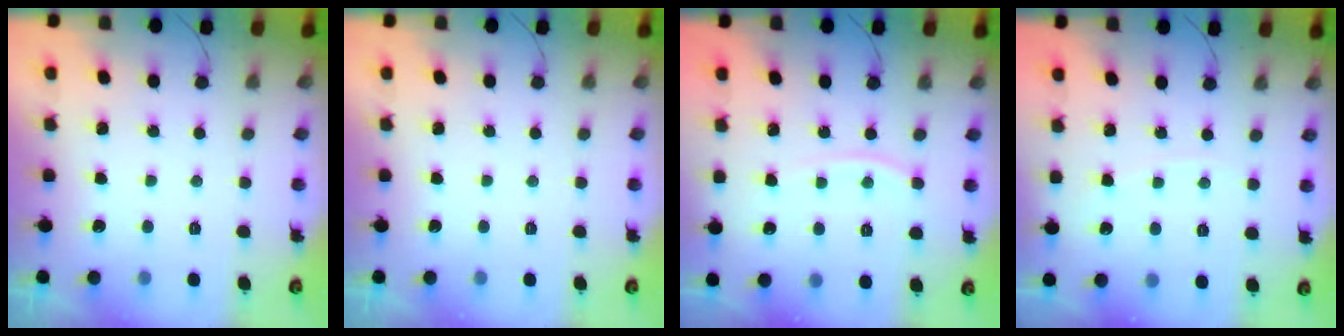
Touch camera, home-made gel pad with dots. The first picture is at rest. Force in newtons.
{"total": 0.0}
{"total": 5.7, "press": 5.7, "slide": 0.7}
{"total": 2.6, "press": 2.6, "slide": 0.2}